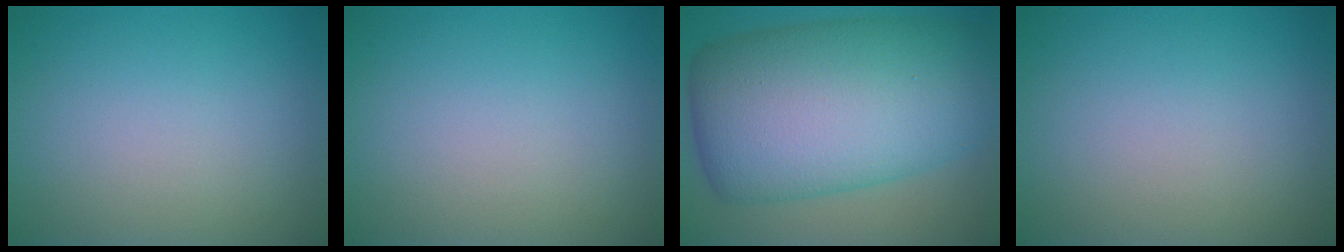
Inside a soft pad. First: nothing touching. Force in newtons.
{"total": 0.0}
{"total": 15.1, "press": 15.1, "slide": 0.2}
{"total": 0.0}